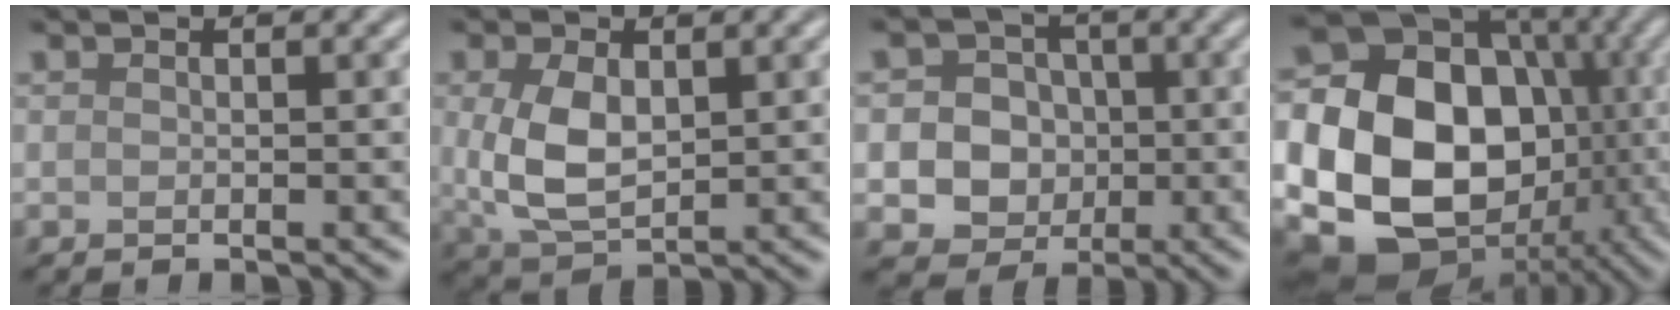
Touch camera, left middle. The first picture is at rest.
{"total": 5.2, "force": [0.6, 3.1, 4.1], "torque": [-0.097, -0.001, 0.021]}
{"total": 6.7, "force": [-0.6, 6.2, 2.6], "torque": [-0.035, 0.019, -0.036]}
{"total": 21.7, "force": [-2.6, 18.0, 11.9], "torque": [-0.212, -0.023, -0.081]}